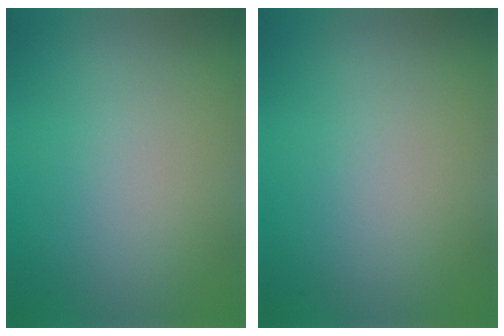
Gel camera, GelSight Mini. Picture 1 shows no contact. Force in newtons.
{"total": 0.0}